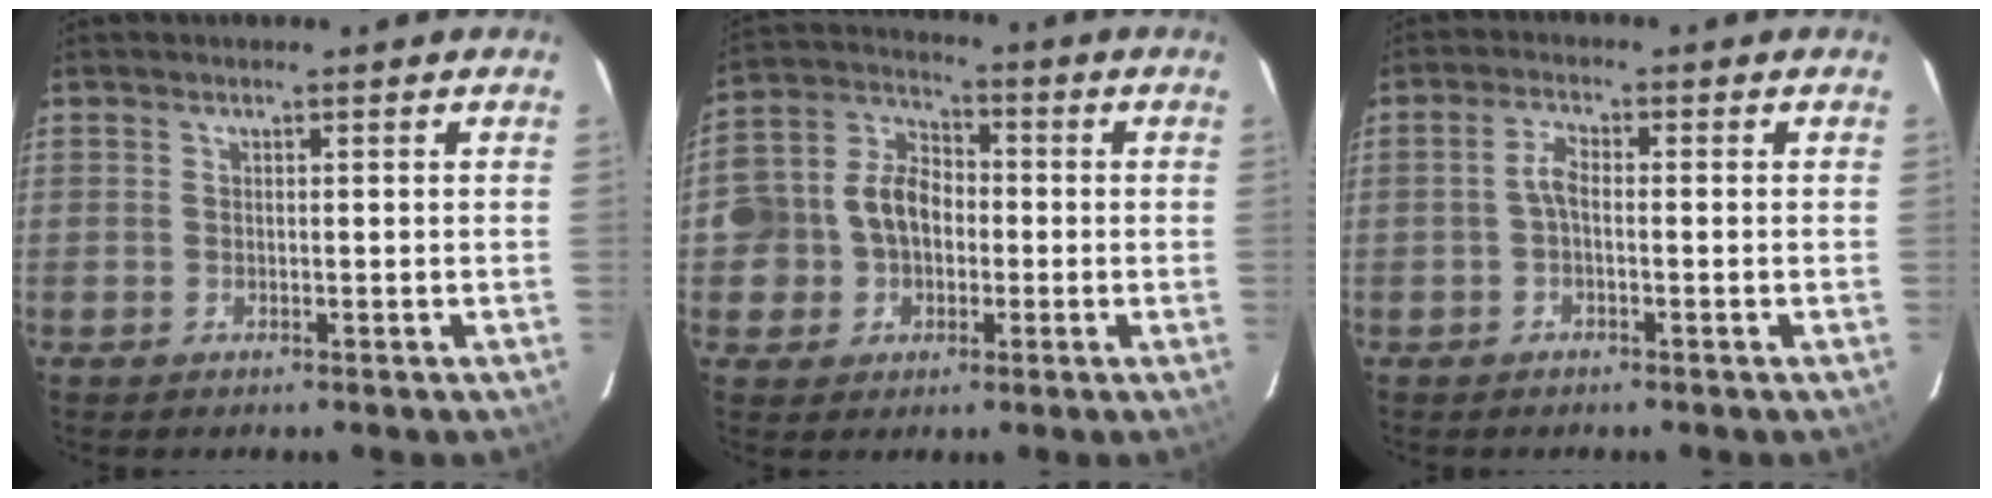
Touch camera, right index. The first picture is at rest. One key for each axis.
{"total": 10.9, "fx": -1.4, "fy": 9.4, "fz": 5.4, "tx": -0.127, "ty": 0.039, "tz": -0.025}
{"total": 2.4, "fx": -0.7, "fy": 1.0, "fz": 2.1, "tx": -0.048, "ty": 0.009, "tz": -0.015}